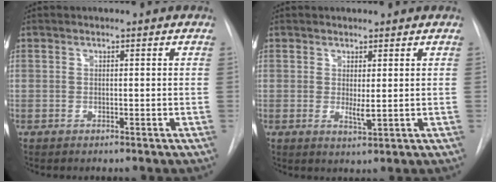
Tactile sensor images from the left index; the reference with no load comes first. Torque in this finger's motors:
{"motor_torque": [0.41, -0.04, 0.02, 0.03]}